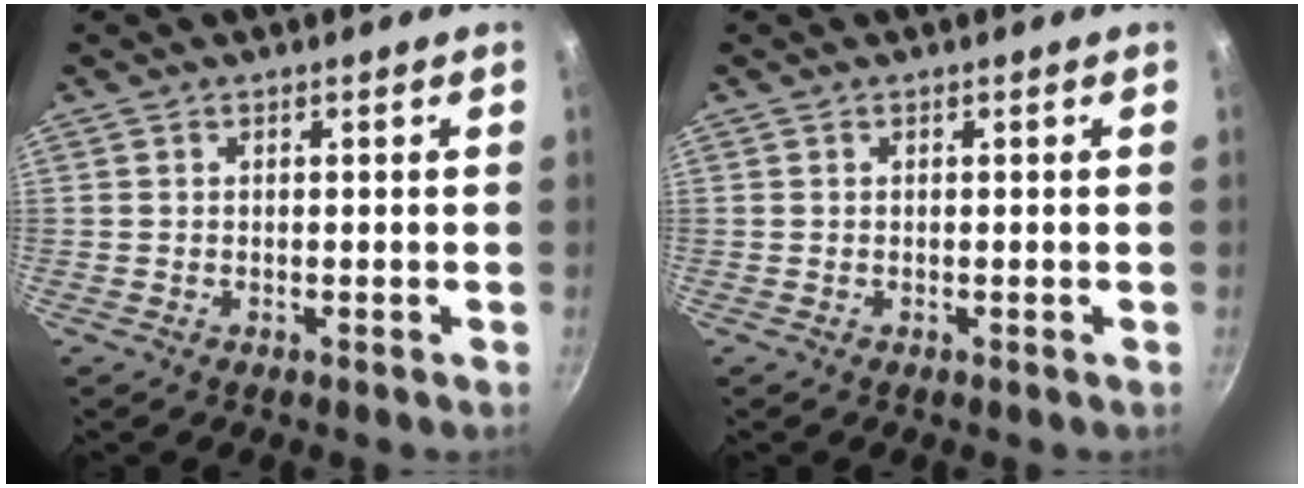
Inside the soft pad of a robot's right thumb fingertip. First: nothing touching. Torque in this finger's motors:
{"motor_torque": [0.01, 0.01, 0.11, 0.00, 0.00]}